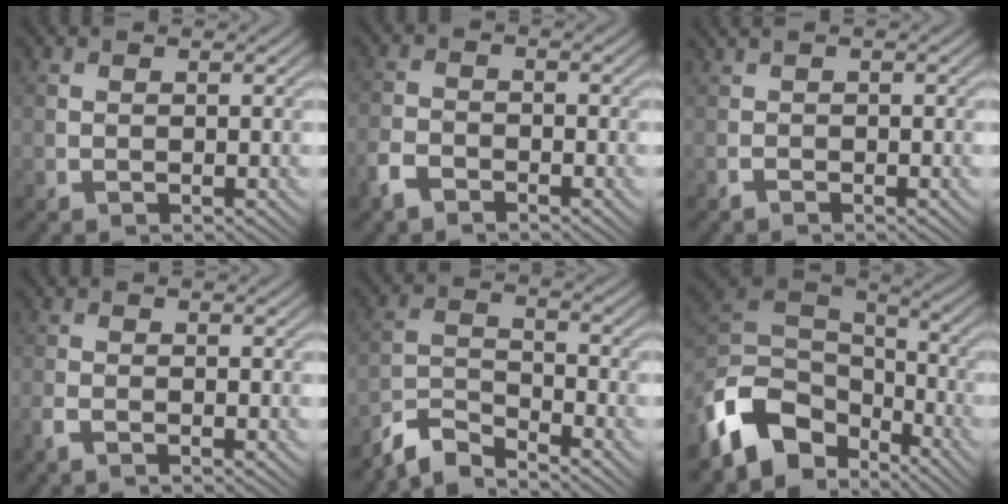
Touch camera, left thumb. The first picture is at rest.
{"total": 3.3, "force": [-2.6, 1.5, 1.4], "torque": [-0.033, -0.005, -0.063]}
{"total": 0.9, "force": [-0.3, 0.3, 0.8], "torque": [-0.020, 0.002, -0.008]}
{"total": 1.8, "force": [-1.4, 0.4, 1.0], "torque": [-0.028, -0.004, -0.034]}
{"total": 5.8, "force": [-5.3, 1.2, 1.9], "torque": [-0.044, -0.006, -0.117]}
{"total": 12.2, "force": [-7.1, 7.6, 6.3], "torque": [-0.156, -0.008, -0.139]}